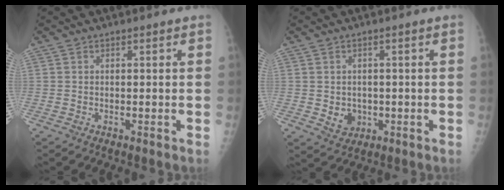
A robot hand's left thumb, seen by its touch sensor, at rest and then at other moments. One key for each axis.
{"total": 4.1, "fx": -0.6, "fy": 3.5, "fz": 2.0, "tx": -0.013, "ty": 0.001, "tz": 0.002}